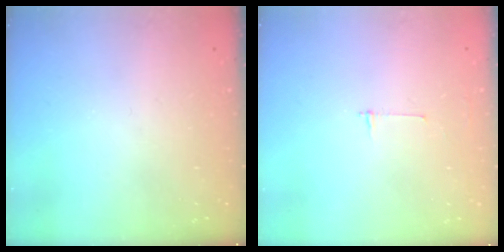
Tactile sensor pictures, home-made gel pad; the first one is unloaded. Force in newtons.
{"total": 2.7, "press": 2.7, "slide": 0.3}